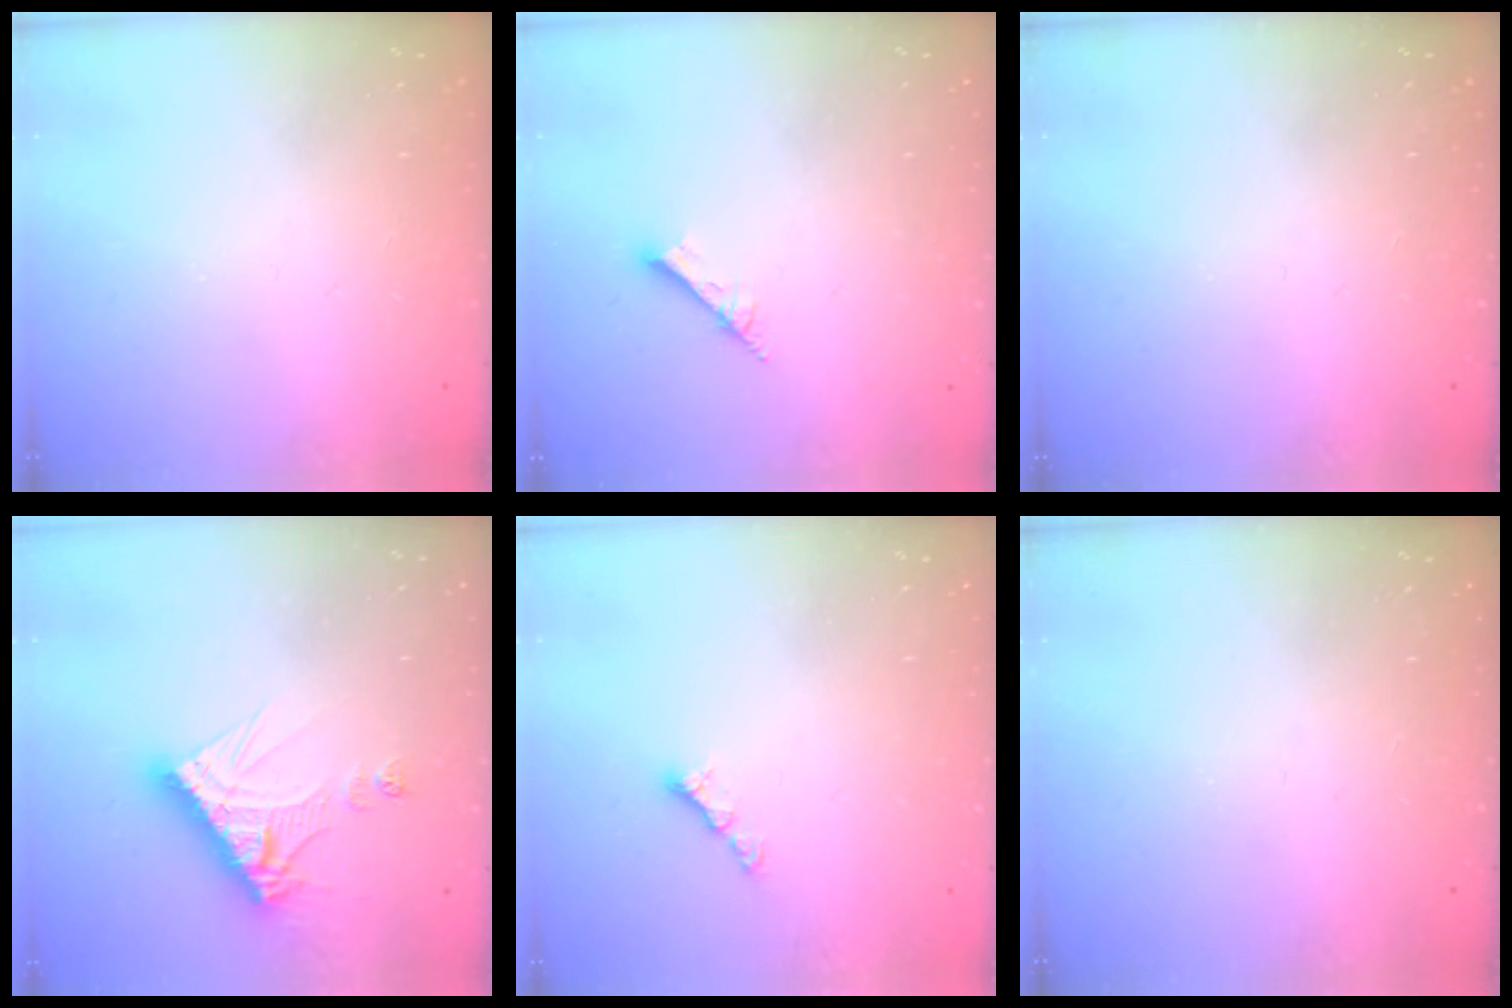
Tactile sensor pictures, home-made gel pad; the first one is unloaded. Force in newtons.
{"total": 1.7, "press": 1.6, "slide": 0.1}
{"total": 0.0}
{"total": 11.2, "press": 11.2, "slide": 1.0}
{"total": 4.0, "press": 3.9, "slide": 0.6}
{"total": 0.0}